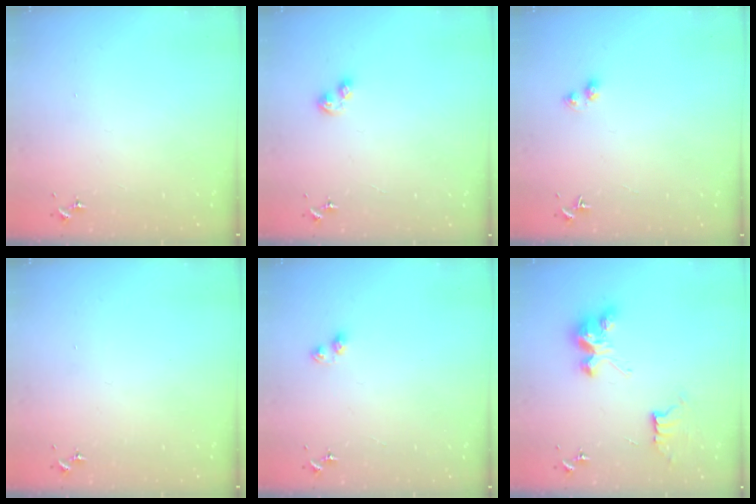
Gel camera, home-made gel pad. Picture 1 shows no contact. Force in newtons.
{"total": 5.7, "press": 5.7, "slide": 0.6}
{"total": 3.0, "press": 3.0, "slide": 0.5}
{"total": 0.0}
{"total": 2.8, "press": 2.7, "slide": 0.4}
{"total": 9.8, "press": 9.8, "slide": 0.7}